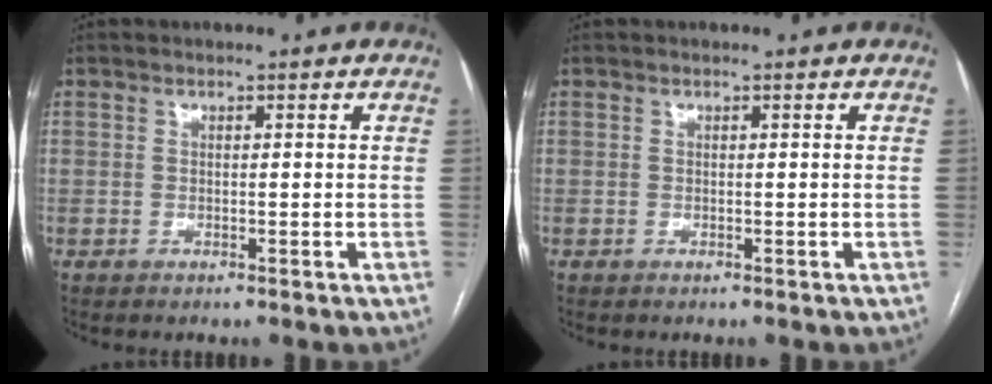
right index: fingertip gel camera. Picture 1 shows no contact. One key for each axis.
{"total": 0.0}